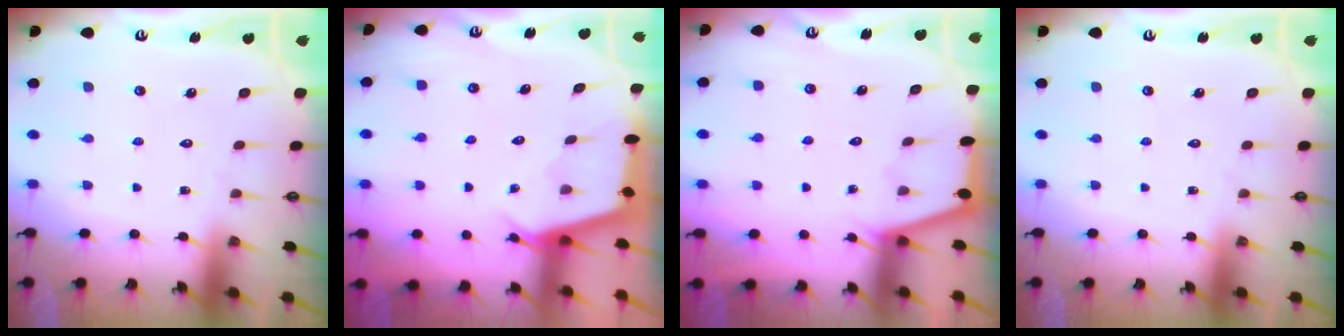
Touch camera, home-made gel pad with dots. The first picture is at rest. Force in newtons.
{"total": 2.6, "press": 2.6, "slide": 0.4}
{"total": 1.4, "press": 1.3, "slide": 0.3}
{"total": 0.0}